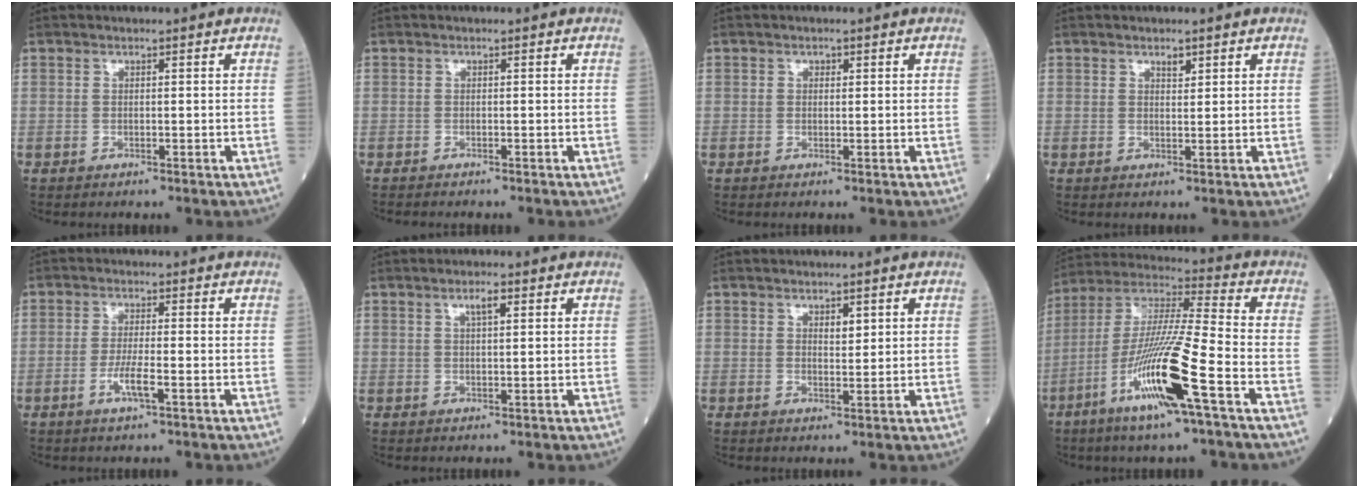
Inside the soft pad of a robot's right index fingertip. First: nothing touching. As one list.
[{"total": 1.3, "force": [-1.2, 0.1, 0.5], "torque": [-0.009, -0.003, -0.018]}, {"total": 0.9, "force": [0.3, 0.7, 0.4], "torque": [-0.006, 0.002, 0.004]}, {"total": 1.4, "force": [1.0, 0.5, 0.8], "torque": [-0.012, -0.002, 0.015]}, {"total": 3.8, "force": [-1.5, 0.2, 3.5], "torque": [-0.070, -0.005, -0.030]}, {"total": 2.3, "force": [1.2, 0.4, 2.0], "torque": [-0.037, 0.002, 0.020]}, {"total": 1.8, "force": [0.9, 0.8, 1.3], "torque": [-0.019, -0.001, 0.015]}, {"total": 16.6, "force": [-7.1, -0.1, 15.0], "torque": [-0.306, -0.017, -0.135]}]